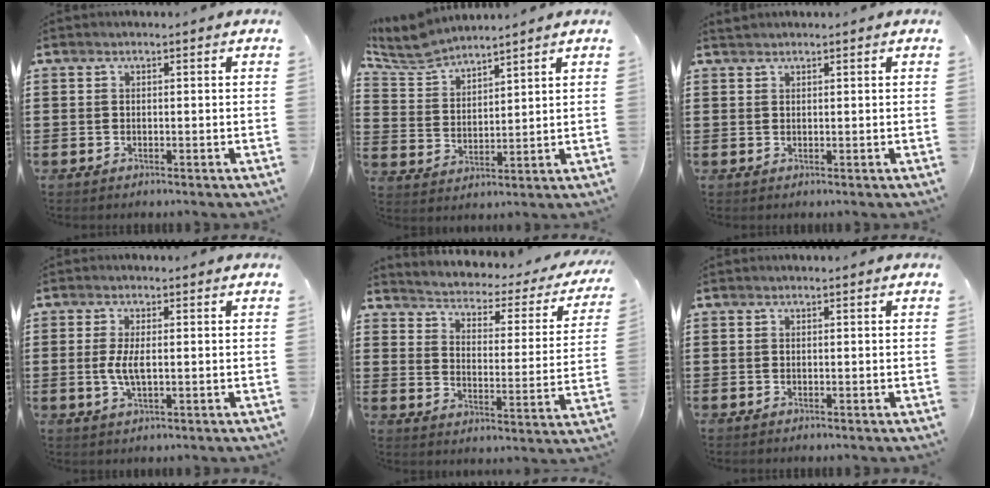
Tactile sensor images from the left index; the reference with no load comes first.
{"total": 5.6, "force": [5.4, 0.9, 1.4], "torque": [-0.051, -0.021, 0.096]}
{"total": 0.8, "force": [0.8, 0.1, 0.1], "torque": [-0.005, 0.001, 0.016]}
{"total": 3.9, "force": [-0.1, 1.3, 3.6], "torque": [-0.088, -0.007, -0.010]}
{"total": 1.6, "force": [1.4, 0.6, 0.5], "torque": [-0.026, -0.023, 0.011]}
{"total": 0.0}